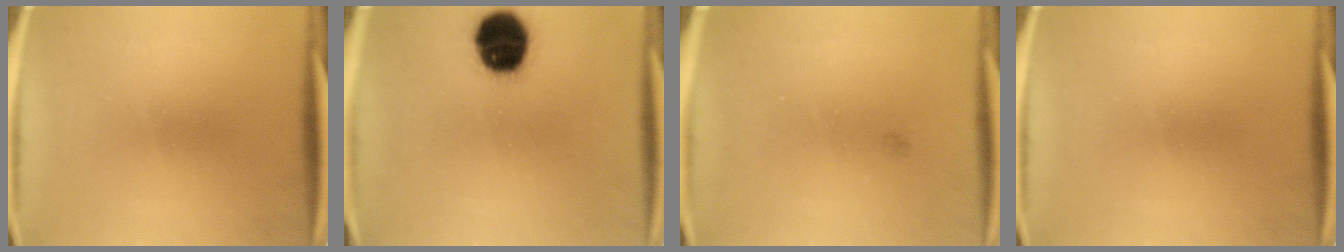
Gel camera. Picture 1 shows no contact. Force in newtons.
{"total": 15.5}
{"total": 0.6}
{"total": 0.0}